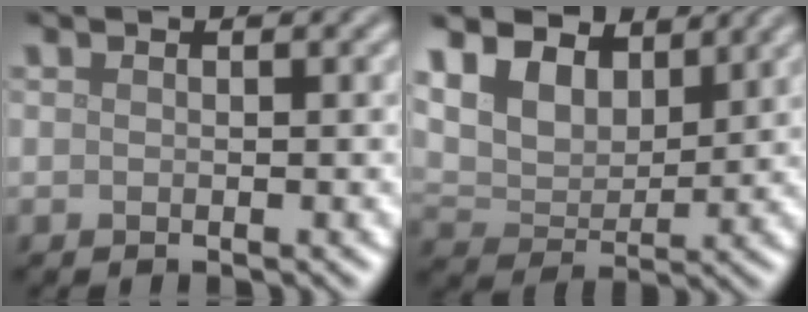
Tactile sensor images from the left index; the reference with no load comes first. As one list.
[{"total": 8.3, "force": [5.6, 4.6, 4.0], "torque": [-0.107, 0.000, 0.094]}]